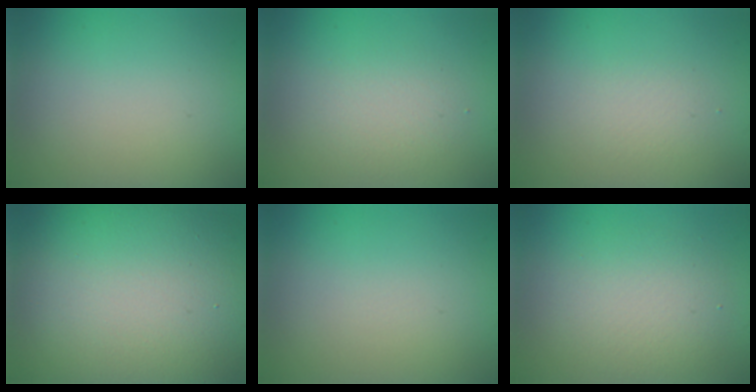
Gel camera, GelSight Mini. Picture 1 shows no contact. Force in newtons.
{"total": 2.2, "press": 2.2, "slide": 0.2}
{"total": 1.4, "press": 1.4, "slide": 0.1}
{"total": 17.6, "press": 17.6, "slide": 1.0}
{"total": 0.0}
{"total": 3.5, "press": 3.5, "slide": 0.2}